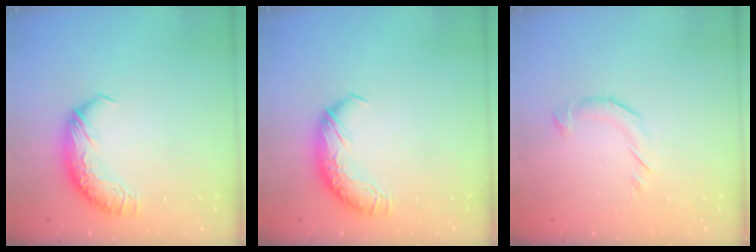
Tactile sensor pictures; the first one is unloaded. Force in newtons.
{"total": 0.0}
{"total": 4.9, "press": 4.9, "slide": 0.5}